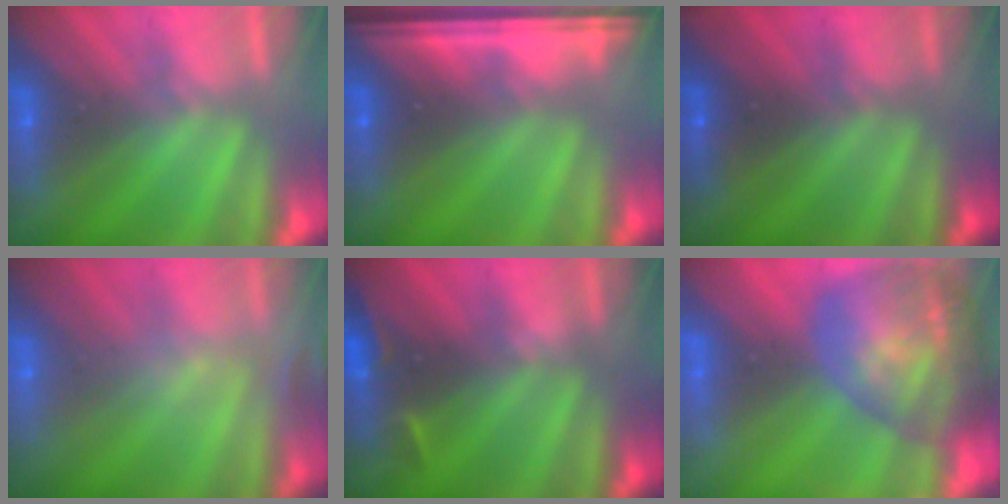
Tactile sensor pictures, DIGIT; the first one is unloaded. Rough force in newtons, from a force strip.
{"total": 8.1}
{"total": 2.7}
{"total": 2.4}
{"total": 3.4}
{"total": 7.9}